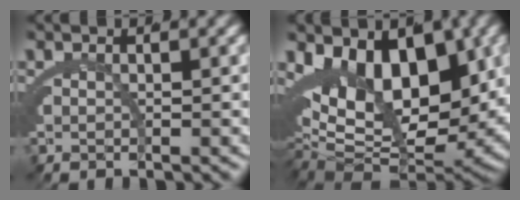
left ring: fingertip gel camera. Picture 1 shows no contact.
{"total": 16.3, "force": [-1.2, 11.0, 11.9], "torque": [-0.225, -0.049, 0.007]}